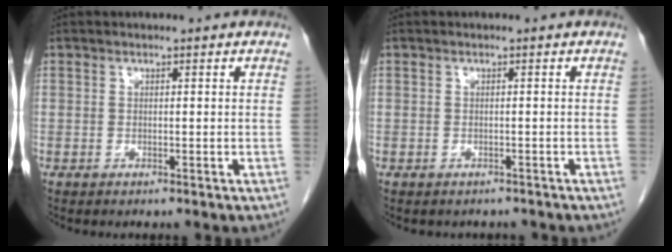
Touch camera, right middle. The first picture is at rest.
{"total": 3.1, "force": [-2.7, 1.4, 0.5], "torque": [-0.011, 0.001, -0.033]}